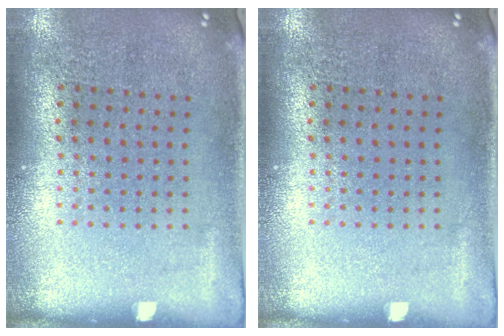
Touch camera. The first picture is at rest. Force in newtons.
{"total": 0.0}